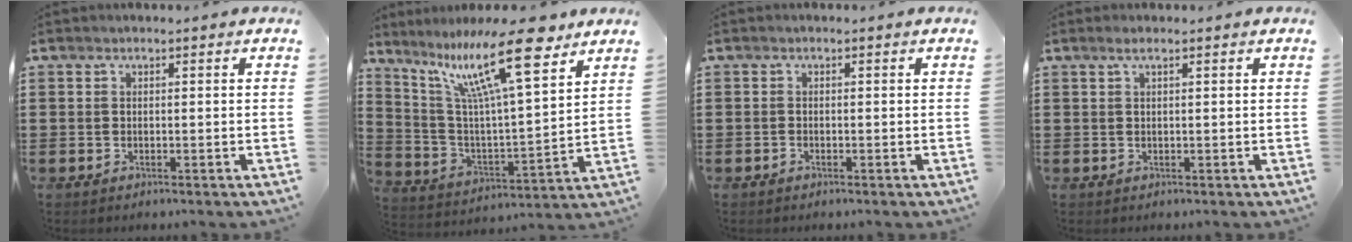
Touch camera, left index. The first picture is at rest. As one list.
[{"total": 16.3, "force": [10.5, 3.4, 12.0], "torque": [-0.231, -0.040, 0.173]}, {"total": 0.5, "force": [-0.4, 0.2, 0.2], "torque": [-0.006, -0.002, -0.009]}, {"total": 1.2, "force": [0.5, 0.1, 1.1], "torque": [-0.022, 0.001, 0.010]}]